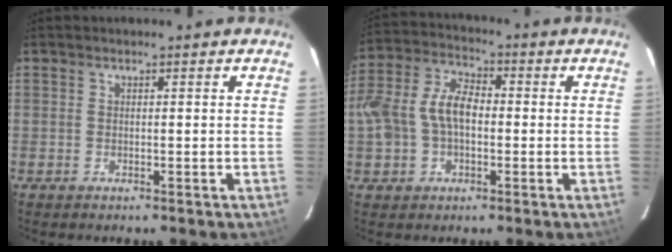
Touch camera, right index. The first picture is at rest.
{"total": 10.8, "force": [-1.0, 6.9, 8.3], "torque": [-0.178, 0.023, -0.018]}